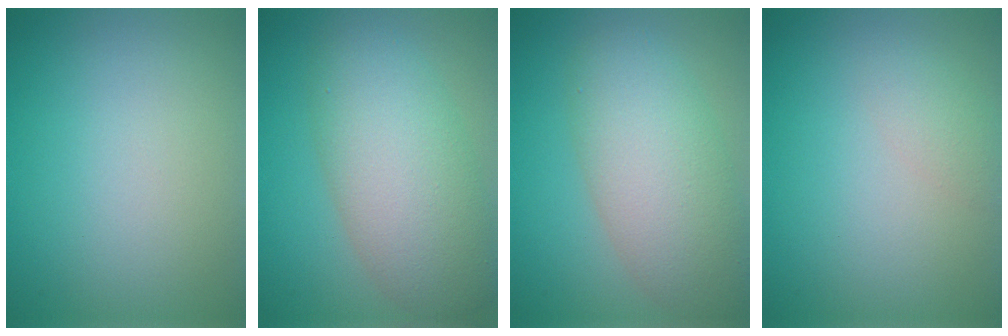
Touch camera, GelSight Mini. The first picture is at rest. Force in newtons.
{"total": 7.9, "press": 7.9, "slide": 0.3}
{"total": 7.0, "press": 7.0, "slide": 0.4}
{"total": 1.5, "press": 1.5, "slide": 0.1}